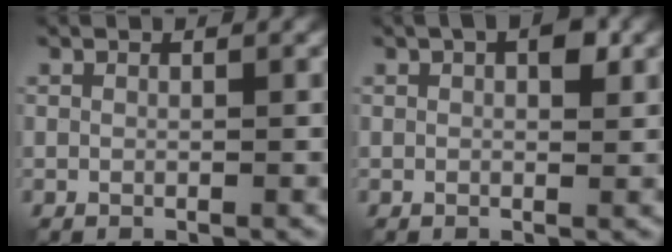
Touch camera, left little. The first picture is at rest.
{"total": 2.2, "force": [0.7, 1.0, 1.8], "torque": [-0.022, 0.004, 0.008]}